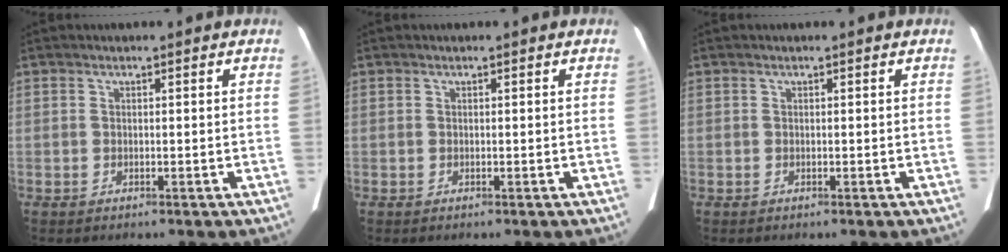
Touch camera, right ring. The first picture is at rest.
{"total": 0.0}
{"total": 0.0}